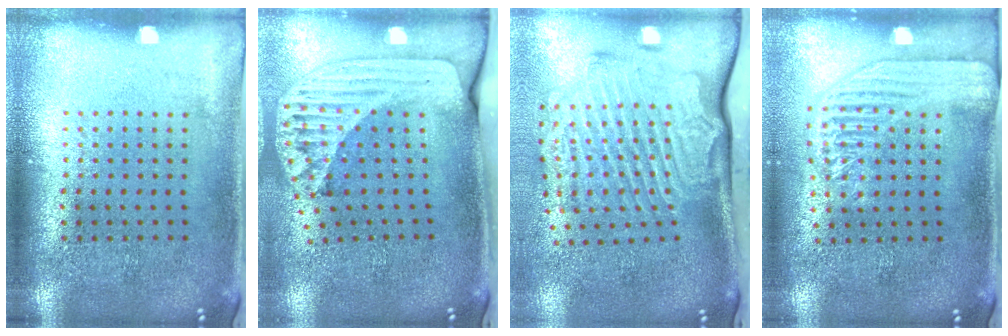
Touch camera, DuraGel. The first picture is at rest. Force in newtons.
{"total": 2.4, "press": 1.7, "slide": 1.6}
{"total": 3.3, "press": 2.3, "slide": 2.4}
{"total": 2.2, "press": 1.9, "slide": 1.0}